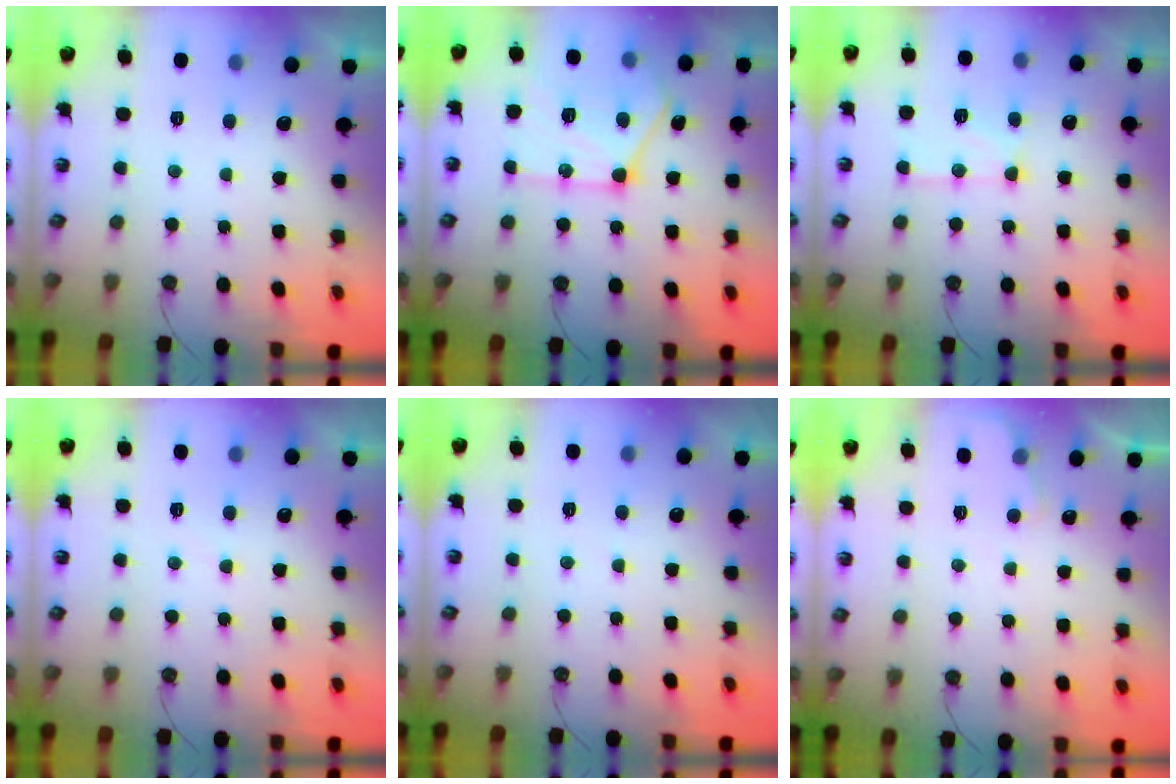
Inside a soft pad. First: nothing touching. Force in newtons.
{"total": 18.1, "press": 18.0, "slide": 1.4}
{"total": 13.8, "press": 13.7, "slide": 1.2}
{"total": 3.8, "press": 3.8, "slide": 0.4}
{"total": 2.5, "press": 2.5, "slide": 0.4}
{"total": 3.5, "press": 3.5, "slide": 0.4}